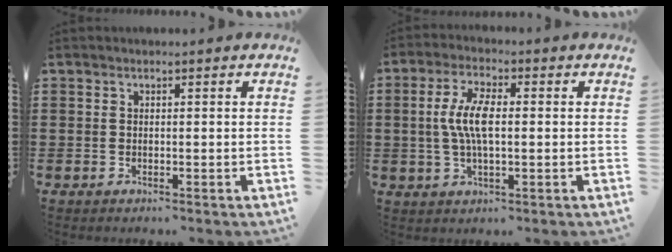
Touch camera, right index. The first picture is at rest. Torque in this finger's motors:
{"motor_torque": [1.09, 1.05, 0.56, 0.21]}